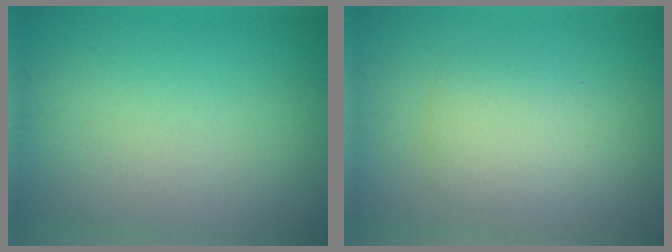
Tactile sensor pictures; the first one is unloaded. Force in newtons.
{"total": 2.9, "press": 2.9, "slide": 0.2}